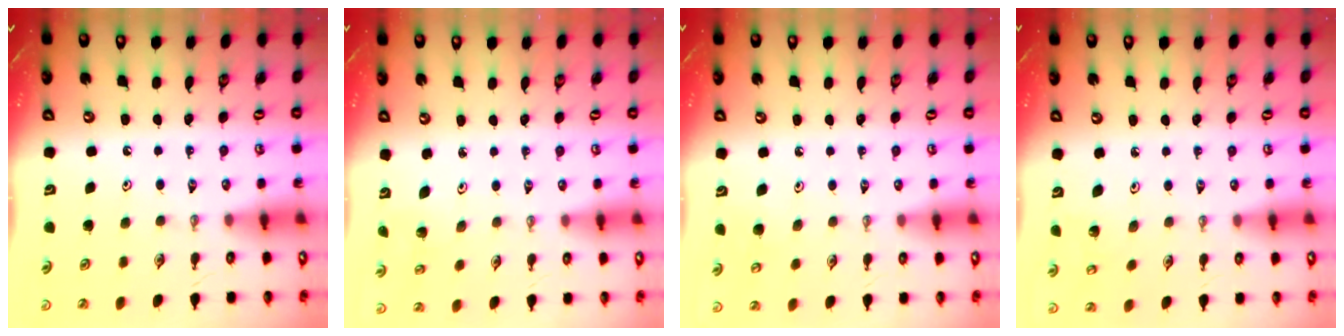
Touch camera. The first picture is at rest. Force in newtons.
{"total": 2.3, "press": 2.3, "slide": 0.2}
{"total": 6.7, "press": 6.4, "slide": 1.9}
{"total": 4.1, "press": 3.7, "slide": 1.8}